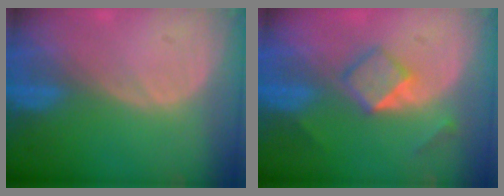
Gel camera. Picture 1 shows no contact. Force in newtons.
{"total": 5.4, "press": 4.6, "slide": 2.8}